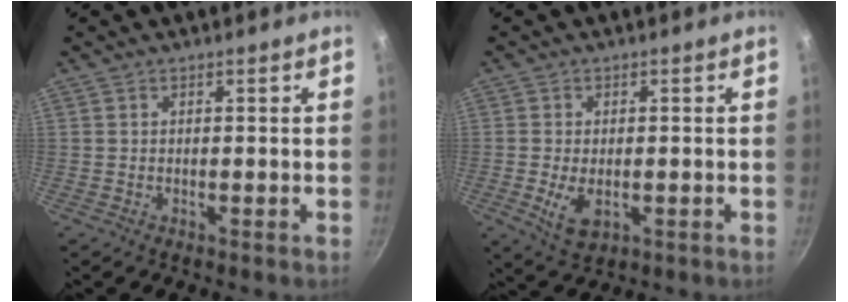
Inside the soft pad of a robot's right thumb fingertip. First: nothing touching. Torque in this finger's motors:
{"motor_torque": [-0.20, 0.38, 0.29, 0.50, -0.04]}